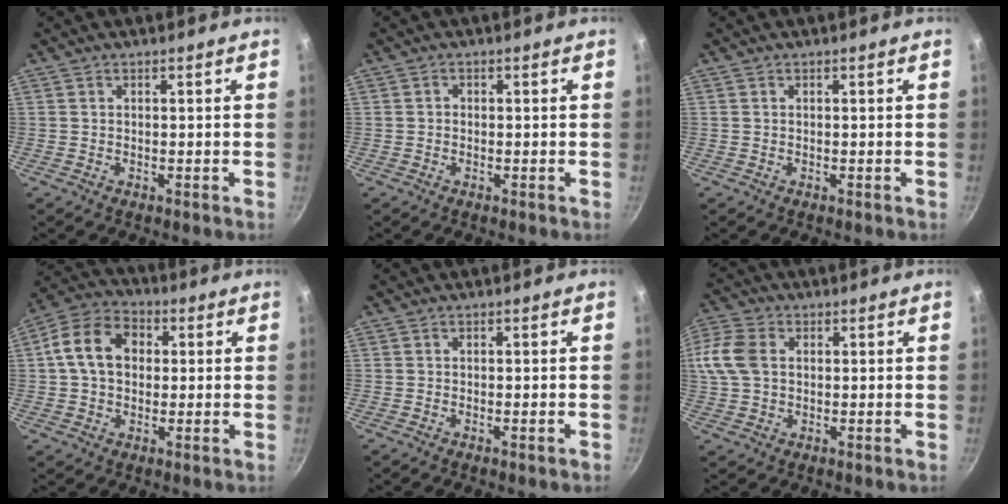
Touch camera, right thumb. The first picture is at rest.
{"total": 0.7, "force": [-0.2, 0.6, 0.3], "torque": [-0.004, 0.003, -0.003]}
{"total": 0.0}
{"total": 11.6, "force": [1.5, 8.7, 7.5], "torque": [-0.108, 0.022, 0.007]}
{"total": 0.9, "force": [-0.5, 0.1, 0.8], "torque": [-0.016, 0.004, -0.008]}
{"total": 12.6, "force": [2.0, 9.3, 8.3], "torque": [-0.192, 0.025, 0.030]}